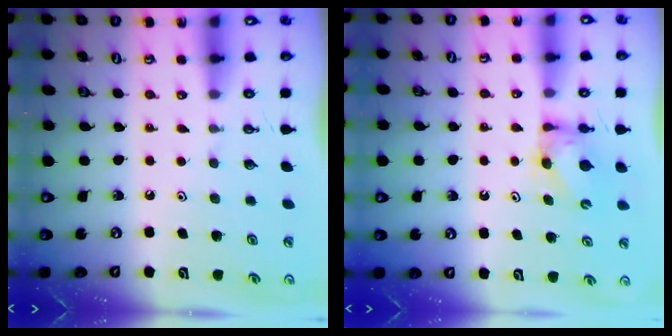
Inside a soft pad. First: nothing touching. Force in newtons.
{"total": 6.7, "press": 6.7, "slide": 0.3}